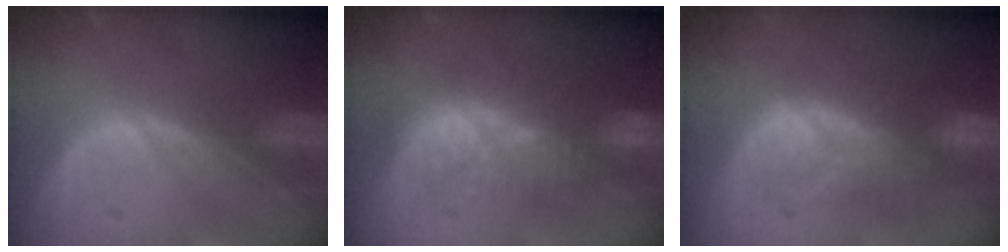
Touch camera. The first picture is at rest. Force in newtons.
{"total": 9.7, "press": 9.1, "slide": 3.6}
{"total": 8.7, "press": 8.4, "slide": 2.2}